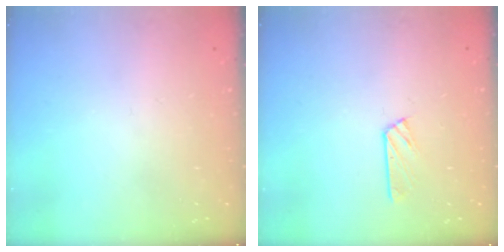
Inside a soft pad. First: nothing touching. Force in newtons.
{"total": 2.9, "press": 2.9, "slide": 0.3}